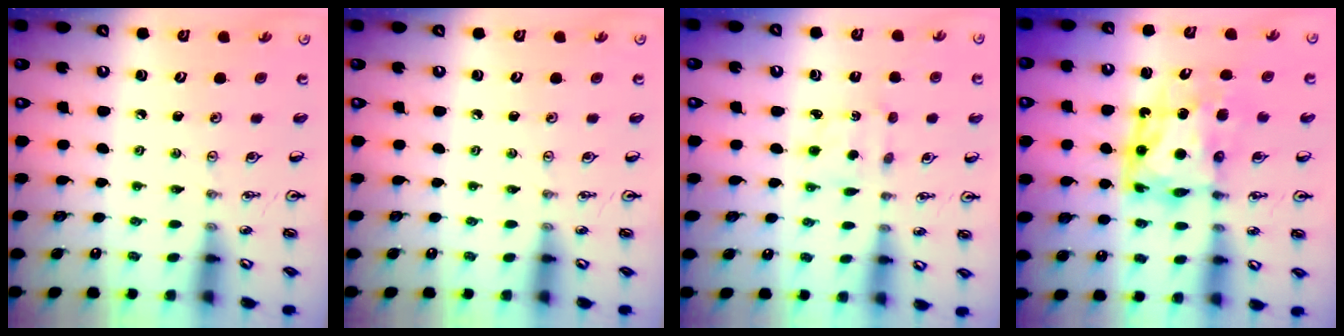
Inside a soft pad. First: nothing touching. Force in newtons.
{"total": 0.0}
{"total": 1.8, "press": 1.6, "slide": 0.7}
{"total": 9.2, "press": 9.1, "slide": 1.5}